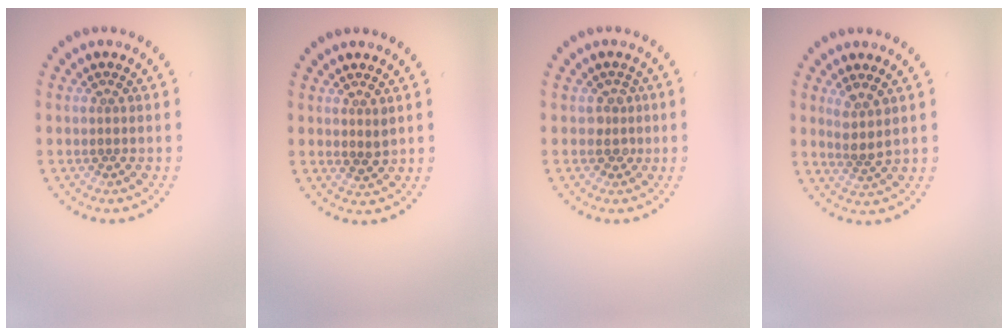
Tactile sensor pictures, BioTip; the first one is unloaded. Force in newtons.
{"total": 1.1, "press": 1.0, "slide": 0.5}
{"total": 1.4, "press": 1.1, "slide": 0.8}
{"total": 2.1, "press": 1.6, "slide": 1.3}